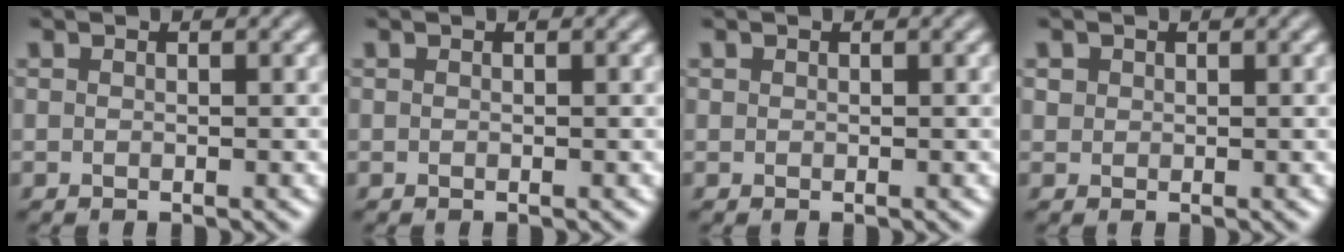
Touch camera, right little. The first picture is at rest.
{"total": 0.0}
{"total": 0.0}
{"total": 0.6, "force": [0.2, 0.6, 0.1], "torque": [0.002, -0.002, 0.005]}